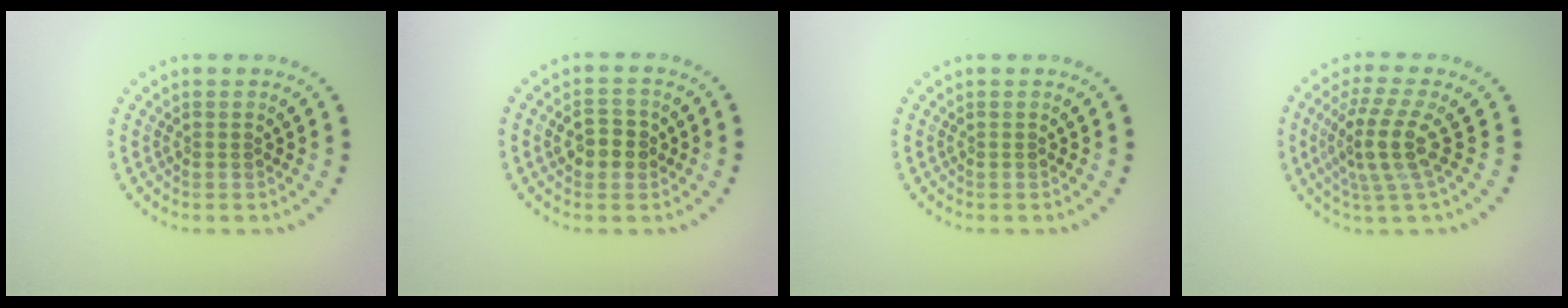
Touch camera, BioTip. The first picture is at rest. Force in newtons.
{"total": 2.8, "press": 2.8, "slide": 0.3}
{"total": 0.0}
{"total": 4.3, "press": 3.1, "slide": 2.9}